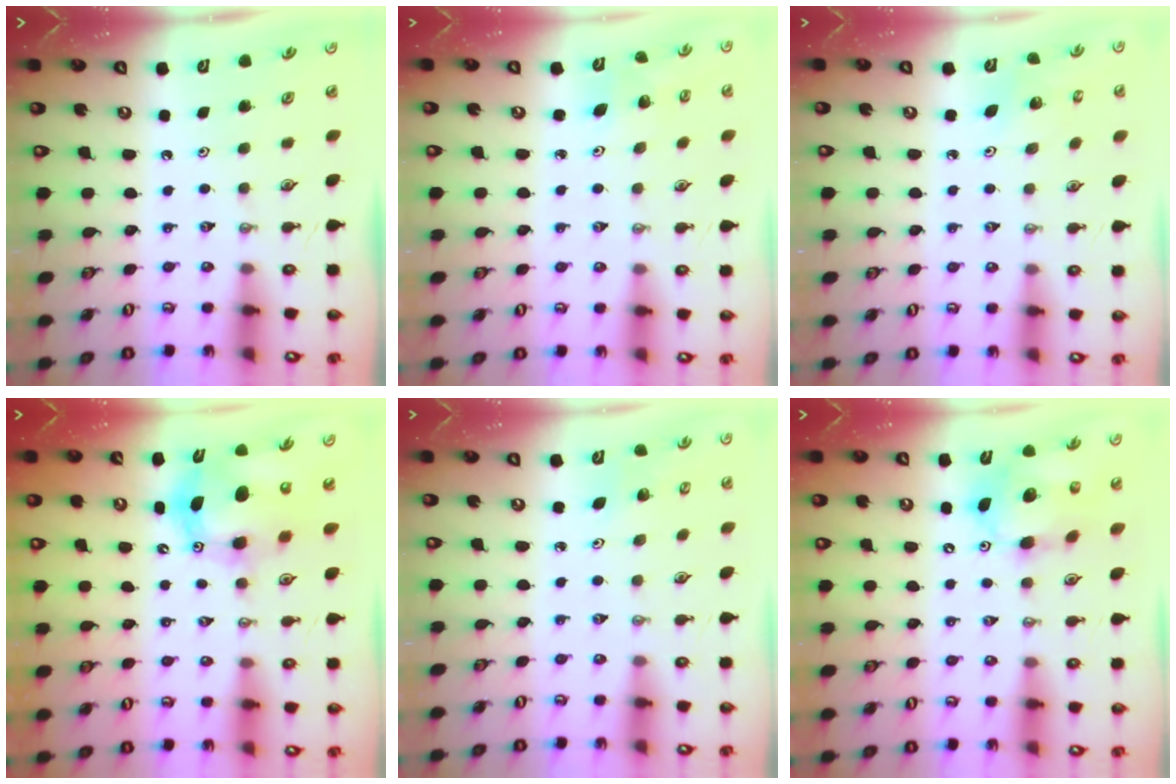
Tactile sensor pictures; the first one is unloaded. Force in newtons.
{"total": 3.3, "press": 3.1, "slide": 1.3}
{"total": 2.7, "press": 2.7, "slide": 0.2}
{"total": 11.6, "press": 11.3, "slide": 2.7}
{"total": 2.8, "press": 2.8, "slide": 0.3}
{"total": 12.9, "press": 12.6, "slide": 2.9}